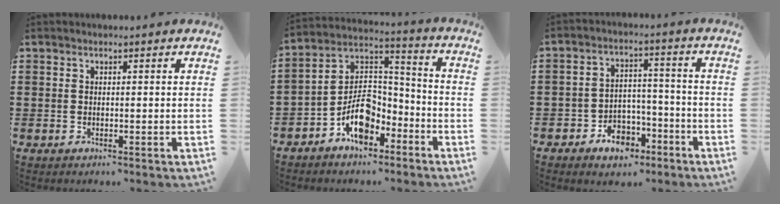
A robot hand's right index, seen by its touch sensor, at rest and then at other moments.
{"total": 8.9, "force": [-5.1, 5.2, 5.1], "torque": [-0.105, 0.012, -0.098]}
{"total": 5.2, "force": [-3.6, 3.4, 1.6], "torque": [-0.029, 0.020, -0.066]}